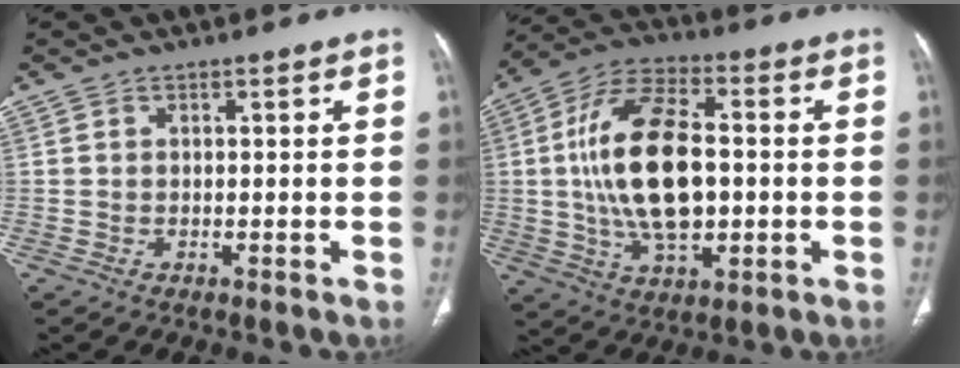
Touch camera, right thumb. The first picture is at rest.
{"total": 18.5, "force": [0.2, 9.6, 15.8], "torque": [-0.291, 0.012, 0.004]}